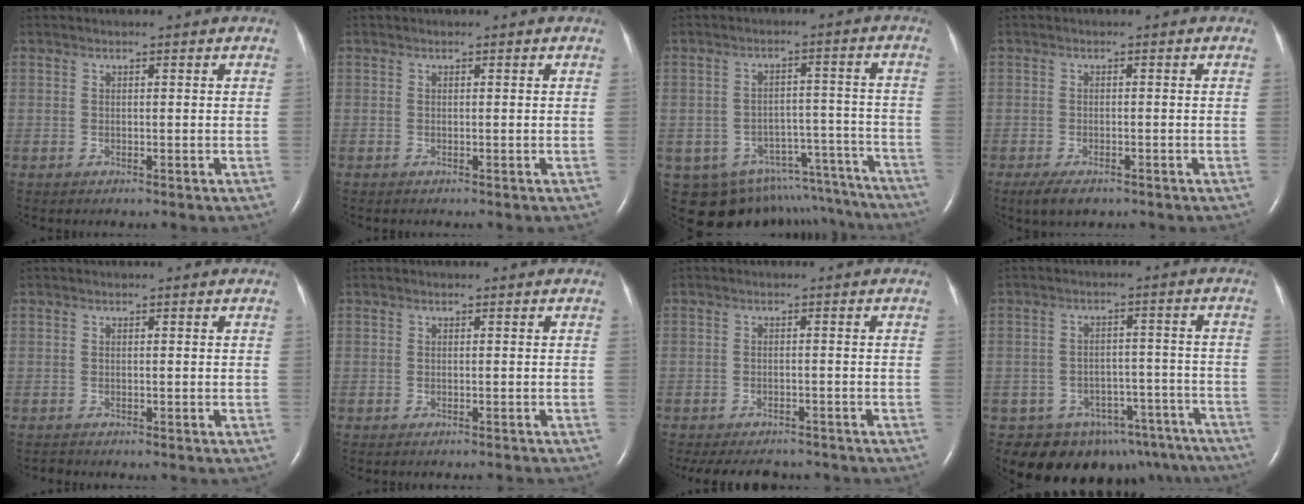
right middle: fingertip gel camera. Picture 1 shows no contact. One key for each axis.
{"total": 0.0}
{"total": 16.7, "fx": -14.3, "fy": 7.6, "fz": 4.0, "tx": -0.057, "ty": 0.048, "tz": -0.173}
{"total": 3.8, "fx": -2.6, "fy": 1.5, "fz": 2.3, "tx": -0.047, "ty": -0.008, "tz": -0.038}
{"total": 0.5, "fx": -0.5, "fy": 0.1, "fz": -0.1, "tx": -0.006, "ty": -0.004, "tz": -0.009}
{"total": 2.2, "fx": -2.1, "fy": 0.0, "fz": 0.3, "tx": -0.004, "ty": -0.005, "tz": -0.025}
{"total": 10.8, "fx": -9.5, "fy": 3.6, "fz": 3.6, "tx": -0.070, "ty": -0.003, "tz": -0.122}
{"total": 14.8, "fx": -11.4, "fy": 8.8, "fz": 3.1, "tx": -0.025, "ty": 0.049, "tz": -0.127}